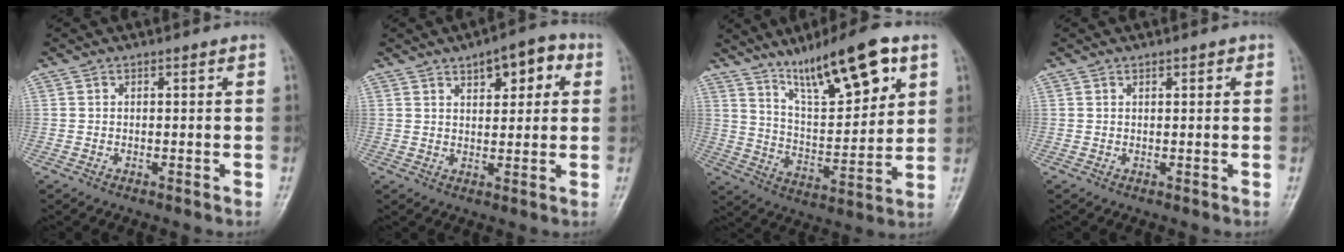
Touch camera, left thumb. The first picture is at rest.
{"total": 8.0, "force": [3.5, 3.8, 6.1], "torque": [-0.051, -0.002, 0.043]}
{"total": 17.2, "force": [10.2, 4.7, 13.1], "torque": [-0.188, -0.045, 0.179]}
{"total": 1.1, "force": [0.7, 0.5, 0.8], "torque": [-0.007, -0.001, 0.008]}